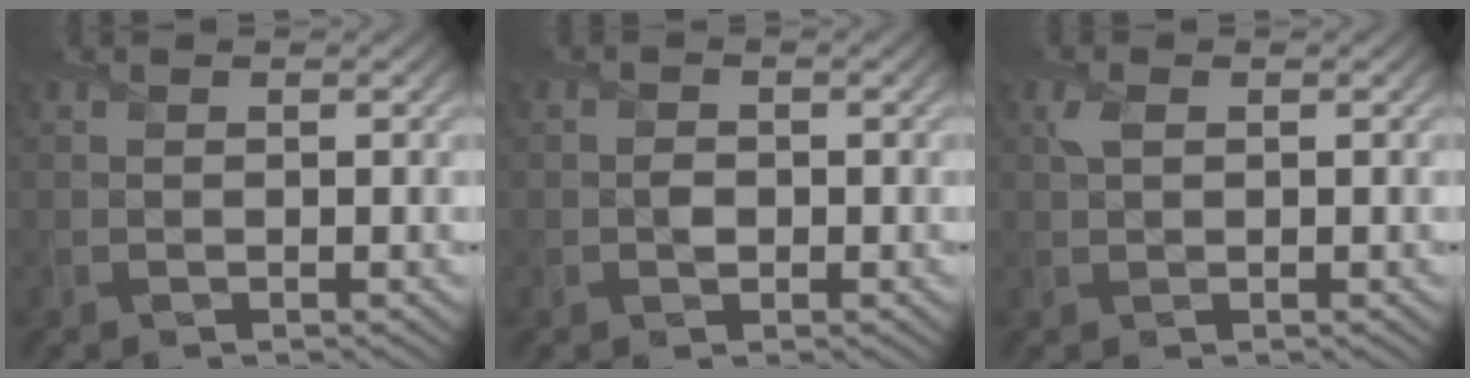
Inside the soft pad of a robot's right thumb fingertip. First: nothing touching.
{"total": 1.1, "force": [-0.4, 0.9, 0.6], "torque": [-0.010, -0.002, -0.010]}
{"total": 1.1, "force": [0.5, 0.5, 0.9], "torque": [-0.025, 0.004, 0.007]}